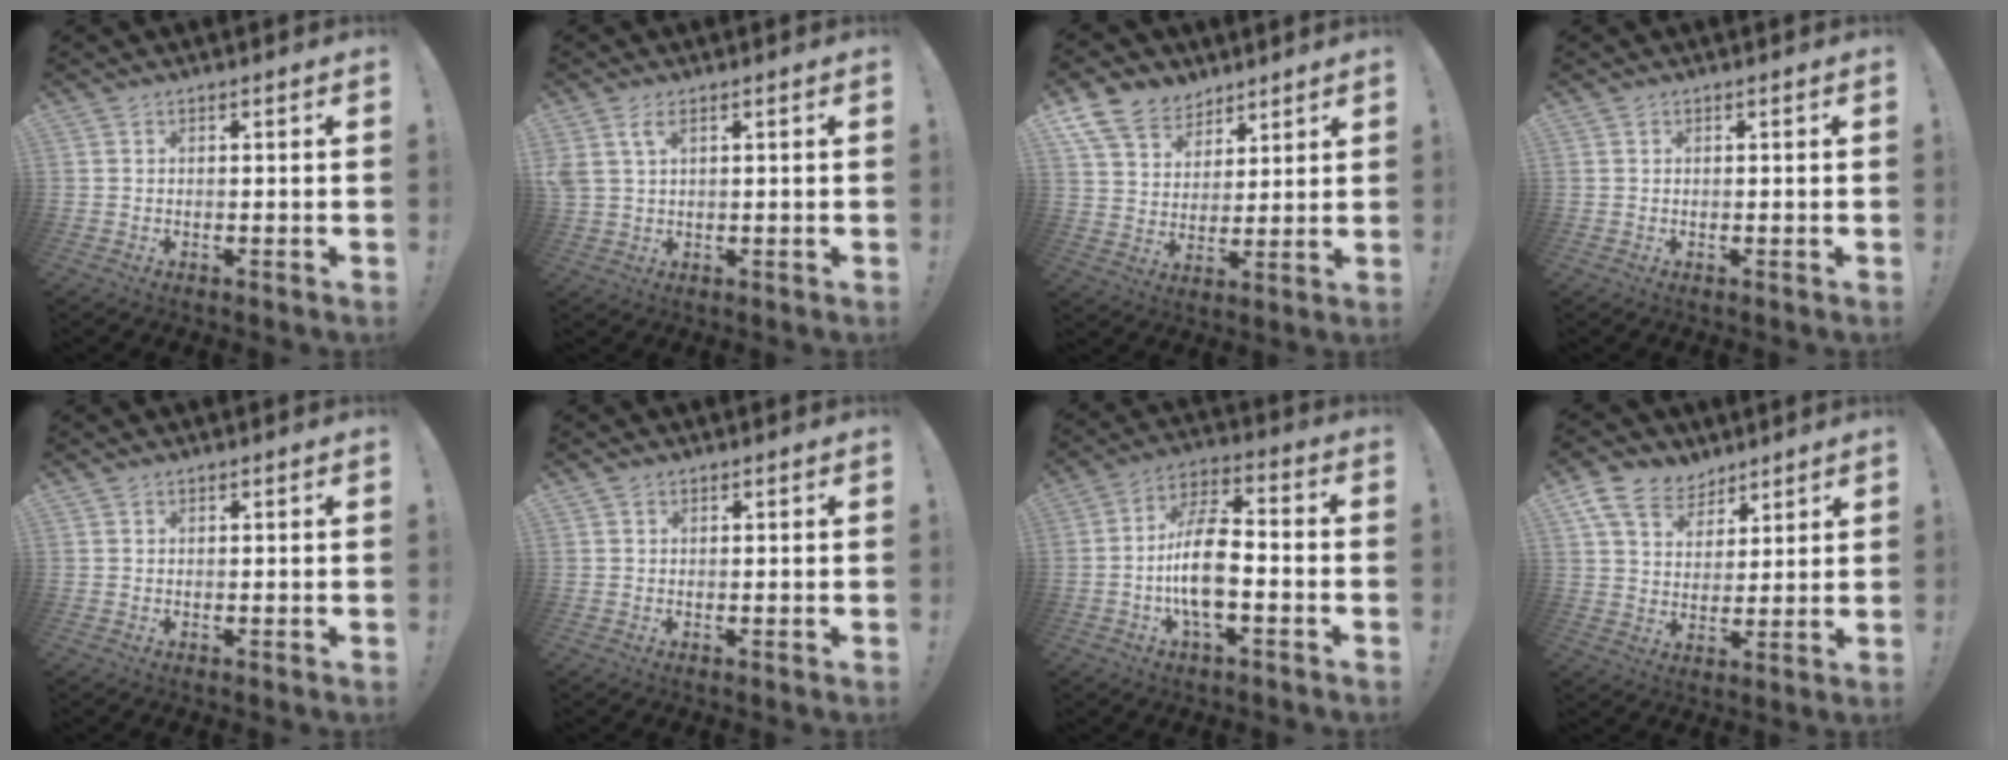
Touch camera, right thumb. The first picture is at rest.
{"total": 4.4, "force": [2.1, 2.1, 3.2], "torque": [-0.059, 0.000, 0.041]}
{"total": 11.3, "force": [7.9, 7.6, 2.9], "torque": [-0.060, -0.053, 0.159]}
{"total": 0.0}
{"total": 0.6, "force": [0.5, 0.3, 0.1], "torque": [0.001, -0.001, 0.009]}
{"total": 0.9, "force": [0.6, 0.6, 0.2], "torque": [-0.002, 0.001, 0.012]}
{"total": 17.5, "force": [-4.1, 8.6, 14.7], "torque": [-0.274, 0.027, -0.068]}
{"total": 11.1, "force": [7.5, 7.4, 3.7], "torque": [-0.071, -0.044, 0.149]}